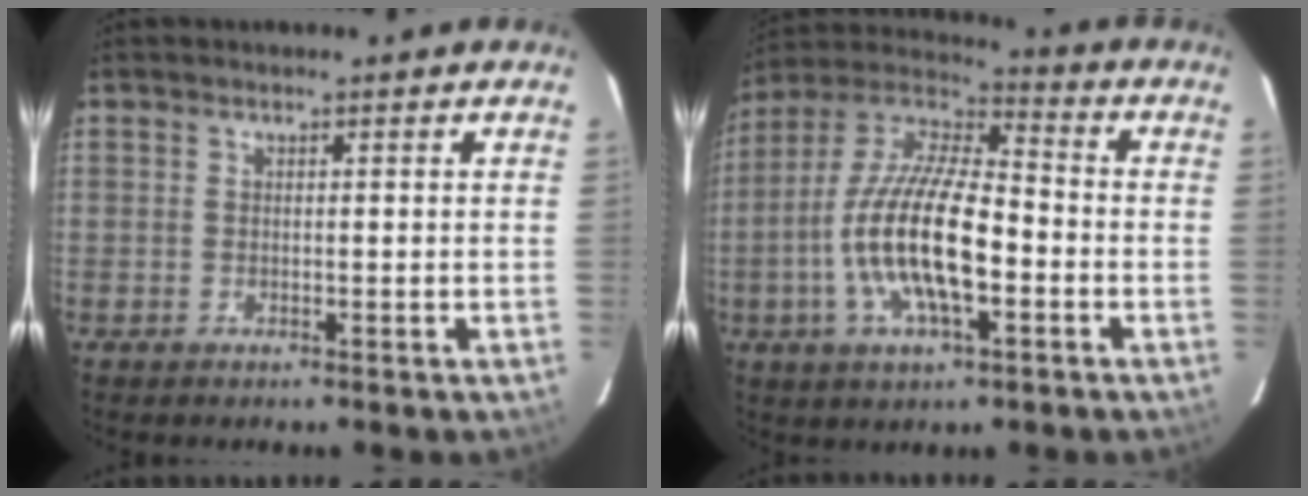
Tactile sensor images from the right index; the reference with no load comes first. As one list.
[{"total": 18.1, "force": [-4.5, 6.4, 16.3], "torque": [-0.325, -0.004, -0.091]}]